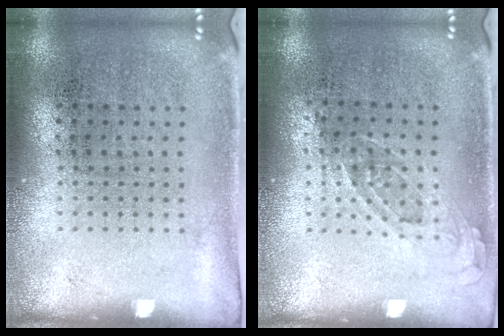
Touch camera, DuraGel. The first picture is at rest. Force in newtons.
{"total": 0.6, "press": 0.6, "slide": 0.3}